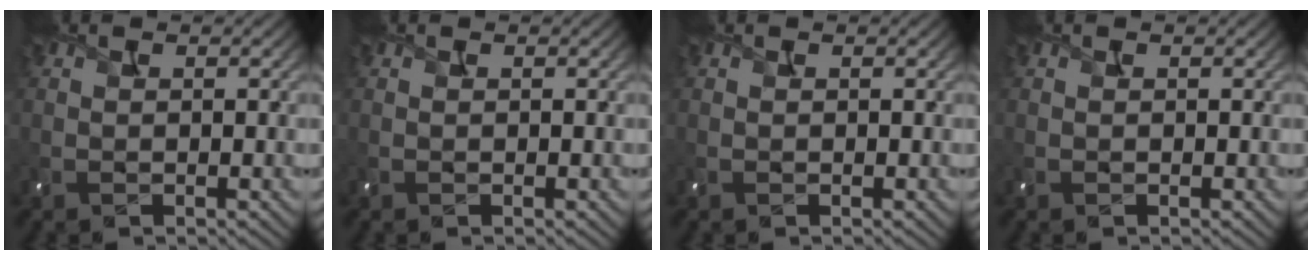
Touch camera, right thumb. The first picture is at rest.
{"total": 0.0}
{"total": 0.0}
{"total": 0.0}